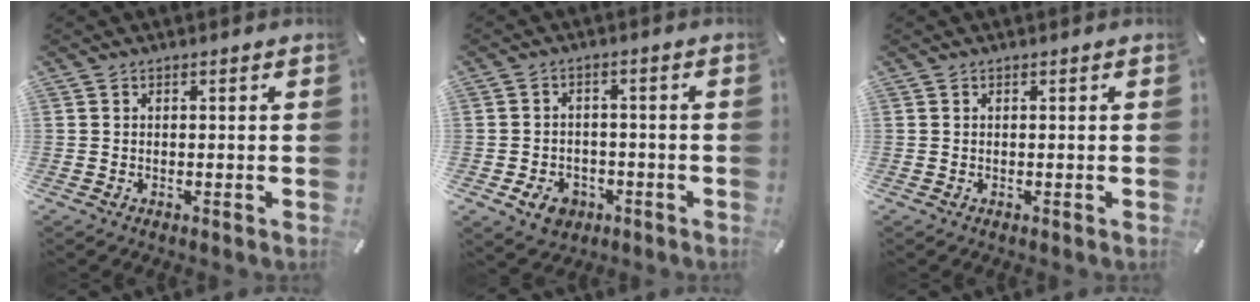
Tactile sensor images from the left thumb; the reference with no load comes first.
{"total": 6.0, "force": [-3.0, 4.6, 2.4], "torque": [-0.053, 0.015, -0.054]}
{"total": 0.0}